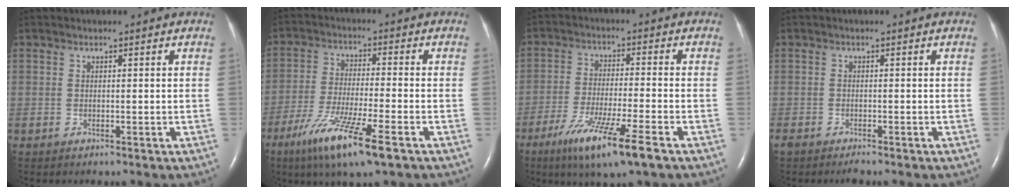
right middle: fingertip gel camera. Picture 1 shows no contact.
{"total": 11.7, "force": [-6.6, 0.7, 9.6], "torque": [-0.193, -0.033, -0.115]}
{"total": 11.0, "force": [-6.5, 0.1, 8.9], "torque": [-0.174, -0.032, -0.110]}
{"total": 2.4, "force": [-2.0, 0.4, 1.1], "torque": [-0.023, -0.009, -0.032]}